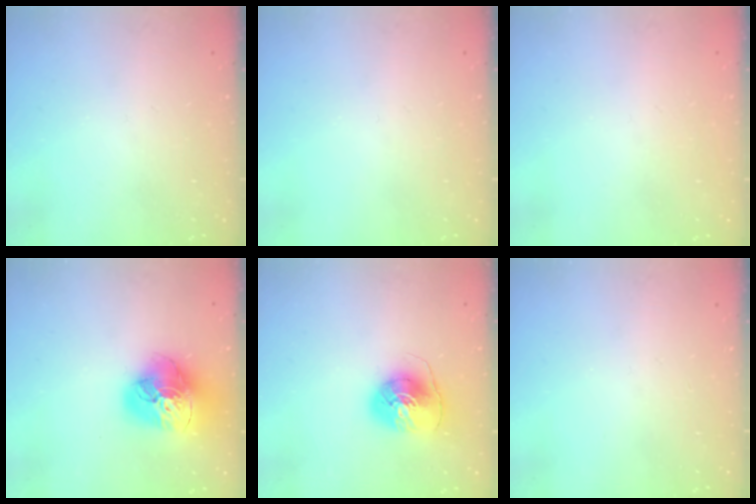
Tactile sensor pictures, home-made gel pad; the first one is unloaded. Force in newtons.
{"total": 0.0}
{"total": 0.8, "press": 0.8, "slide": 0.0}
{"total": 21.0, "press": 20.9, "slide": 2.1}
{"total": 8.2, "press": 8.1, "slide": 0.8}
{"total": 0.0}